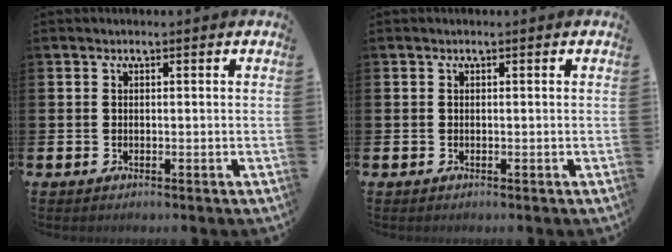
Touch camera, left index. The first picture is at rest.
{"total": 0.0}